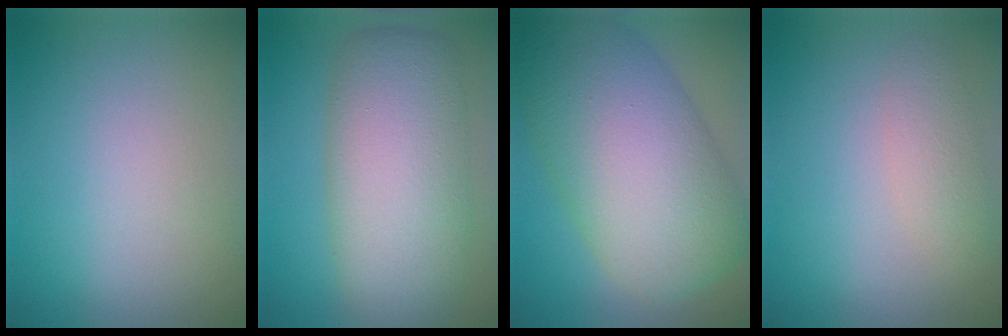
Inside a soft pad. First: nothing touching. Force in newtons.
{"total": 8.9, "press": 8.9, "slide": 0.7}
{"total": 12.8, "press": 12.8, "slide": 0.3}
{"total": 1.9, "press": 1.9, "slide": 0.0}